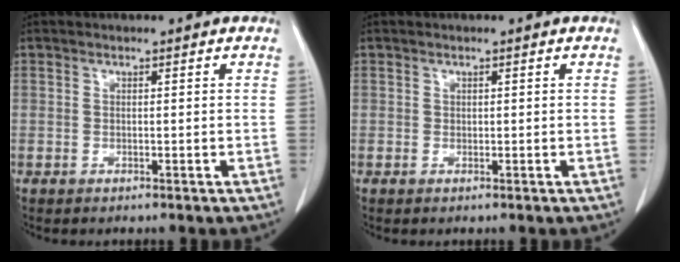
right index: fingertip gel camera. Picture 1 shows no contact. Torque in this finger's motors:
{"motor_torque": [-0.12, 0.09, -0.01, -0.01]}